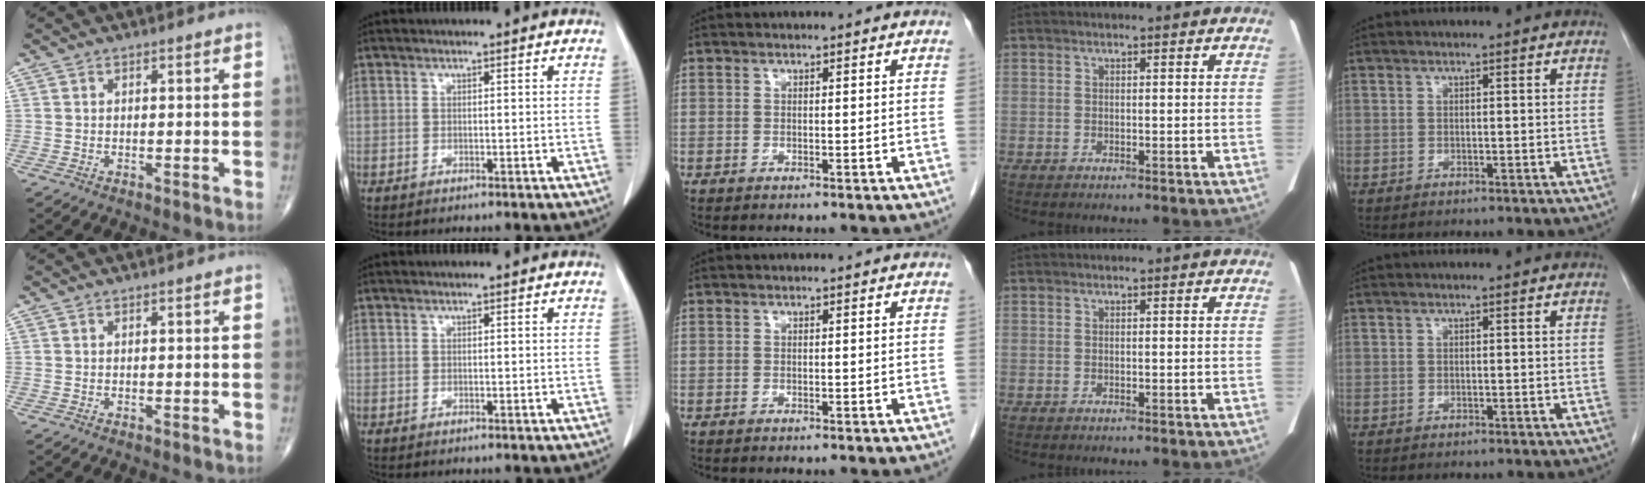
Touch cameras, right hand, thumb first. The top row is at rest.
{}